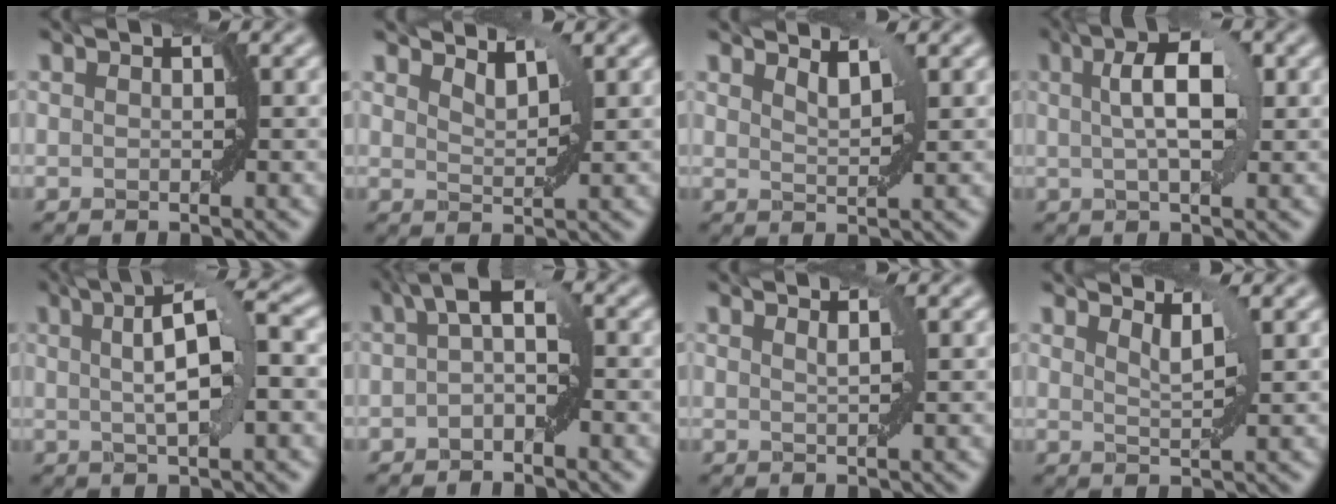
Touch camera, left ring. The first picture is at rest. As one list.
[{"total": 2.0, "force": [1.9, 0.2, 0.6], "torque": [-0.012, -0.005, 0.032]}, {"total": 1.7, "force": [1.6, 0.1, 0.7], "torque": [-0.010, -0.002, 0.028]}, {"total": 5.1, "force": [1.2, 1.5, 4.7], "torque": [-0.075, 0.009, 0.017]}, {"total": 6.5, "force": [1.3, 1.5, 6.2], "torque": [-0.086, 0.013, 0.016]}, {"total": 3.6, "force": [0.1, 1.3, 3.4], "torque": [-0.044, 0.017, -0.010]}, {"total": 1.0, "force": [0.7, 0.2, 0.6], "torque": [-0.004, 0.000, 0.010]}, {"total": 2.0, "force": [1.7, 0.2, 1.1], "torque": [-0.011, -0.005, 0.028]}]